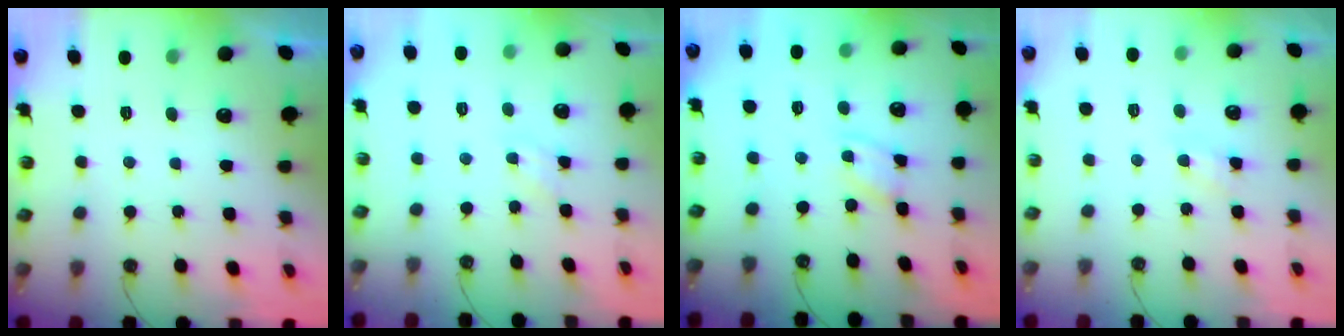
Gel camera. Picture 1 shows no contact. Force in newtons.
{"total": 1.4, "press": 1.4, "slide": 0.2}
{"total": 2.5, "press": 2.5, "slide": 0.1}
{"total": 6.8, "press": 6.8, "slide": 0.9}